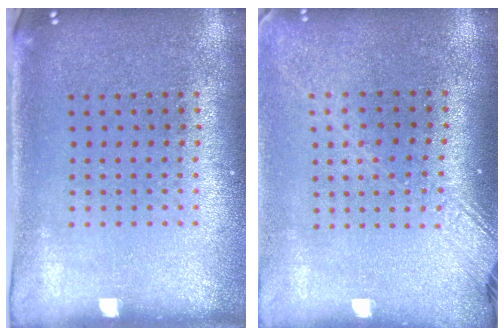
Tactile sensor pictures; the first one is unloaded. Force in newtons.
{"total": 2.0, "press": 1.5, "slide": 1.3}